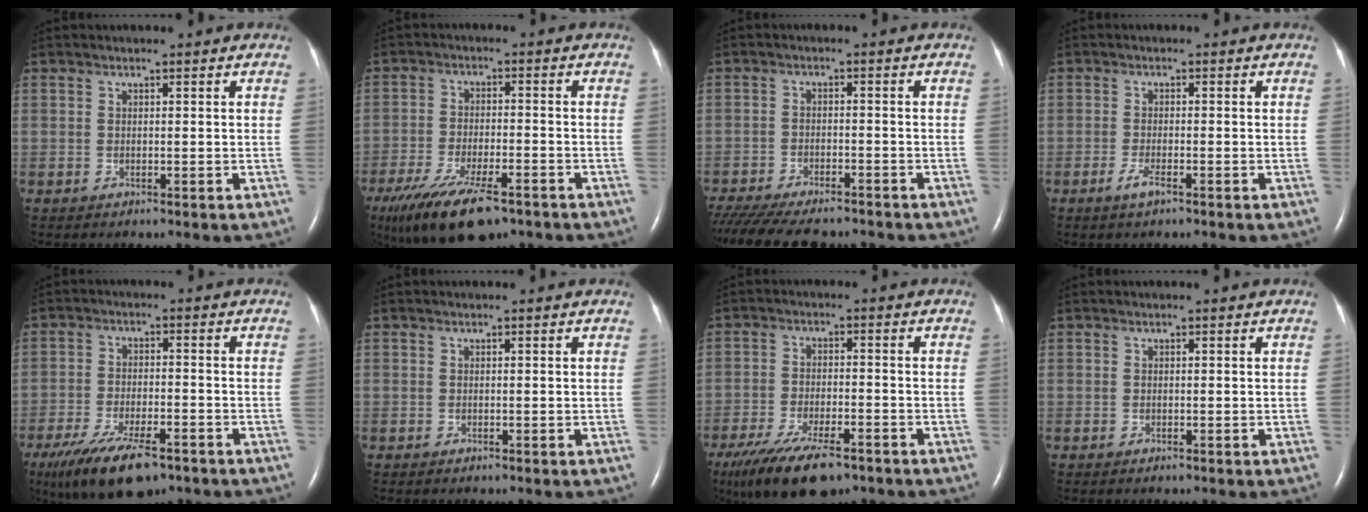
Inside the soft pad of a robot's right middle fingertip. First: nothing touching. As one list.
[{"total": 14.9, "force": [-10.3, 4.7, 9.7], "torque": [-0.197, -0.033, -0.171]}, {"total": 15.0, "force": [-13.0, 3.9, 6.5], "torque": [-0.150, -0.024, -0.187]}, {"total": 2.0, "force": [-1.2, 0.3, 1.6], "torque": [-0.035, -0.003, -0.025]}, {"total": 12.5, "force": [-8.5, 4.0, 8.1], "torque": [-0.157, -0.023, -0.142]}, {"total": 0.0}, {"total": 14.2, "force": [-10.0, 4.7, 8.9], "torque": [-0.179, -0.030, -0.165]}, {"total": 0.0}]